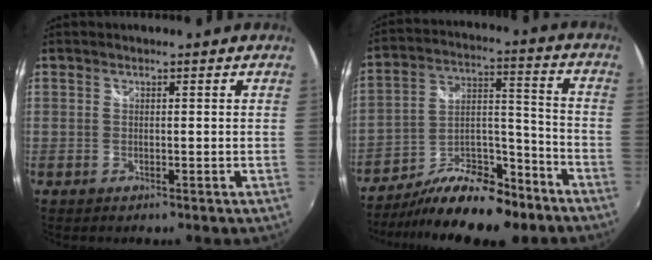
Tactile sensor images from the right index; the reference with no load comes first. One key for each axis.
{"total": 19.6, "fx": -14.9, "fy": 7.5, "fz": 10.2, "tx": -0.190, "ty": 0.008, "tz": -0.236}